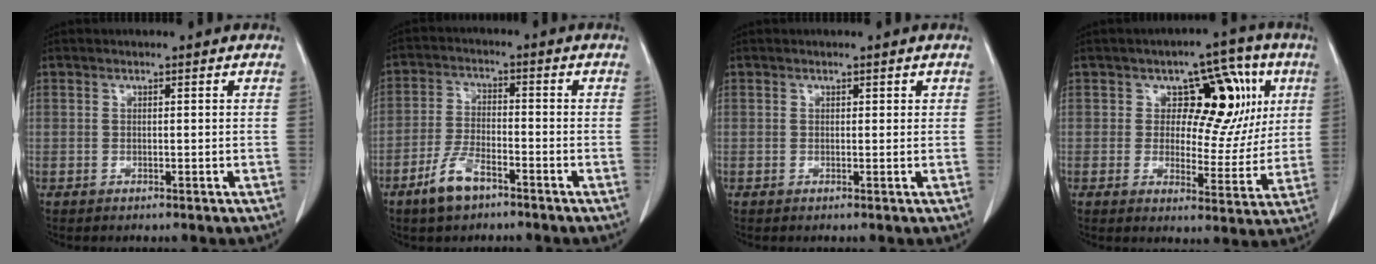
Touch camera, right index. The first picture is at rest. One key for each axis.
{"total": 6.1, "fx": -4.0, "fy": 2.2, "fz": 3.9, "tx": -0.088, "ty": -0.002, "tz": -0.074}
{"total": 0.6, "fx": 0.4, "fy": 0.5, "fz": 0.2, "tx": 0.006, "ty": 0.001, "tz": 0.002}
{"total": 11.2, "fx": 3.5, "fy": 6.8, "fz": 8.1, "tx": -0.078, "ty": 0.027, "tz": 0.050}